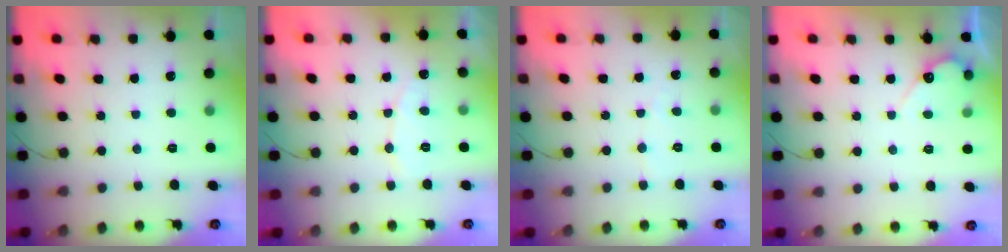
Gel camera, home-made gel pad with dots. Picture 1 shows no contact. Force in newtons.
{"total": 5.8, "press": 5.8, "slide": 0.2}
{"total": 2.3, "press": 2.3, "slide": 0.2}
{"total": 4.8, "press": 4.8, "slide": 0.3}